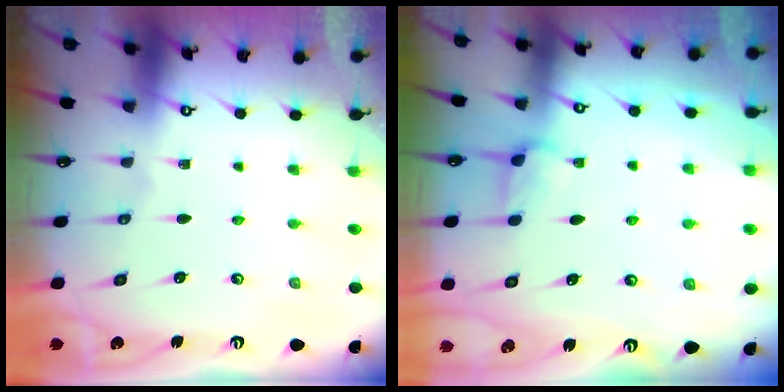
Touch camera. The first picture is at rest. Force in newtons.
{"total": 2.5, "press": 2.5, "slide": 0.6}